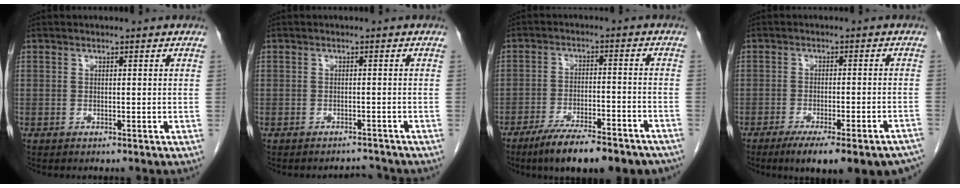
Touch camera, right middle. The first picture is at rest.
{"total": 1.7, "force": [-1.6, 0.2, -0.6], "torque": [0.009, -0.007, -0.019]}
{"total": 14.6, "force": [-11.5, 3.2, 8.3], "torque": [-0.107, -0.004, -0.173]}
{"total": 17.3, "force": [-14.3, 2.6, 9.4], "torque": [-0.076, -0.003, -0.181]}